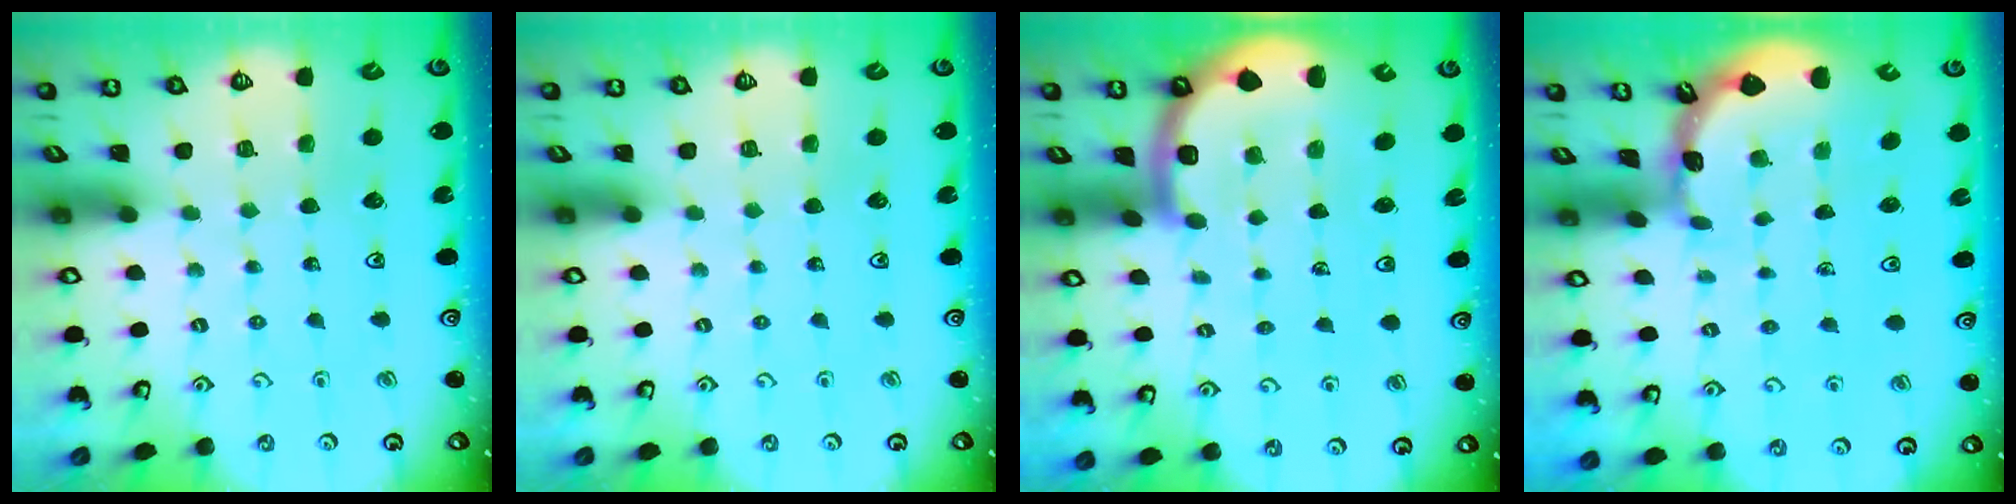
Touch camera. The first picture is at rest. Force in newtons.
{"total": 0.0}
{"total": 5.2, "press": 5.1, "slide": 0.7}
{"total": 1.7, "press": 1.7, "slide": 0.1}